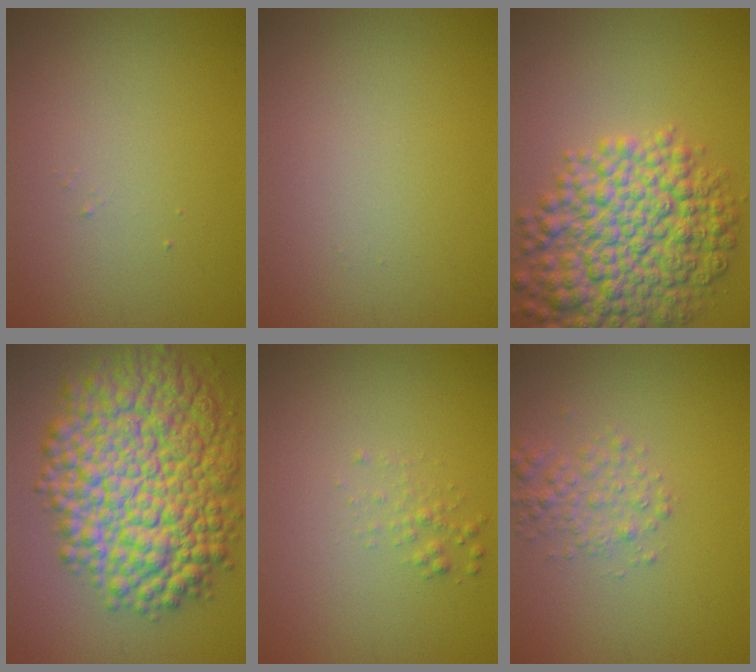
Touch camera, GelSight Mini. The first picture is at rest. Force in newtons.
{"total": 0.0}
{"total": 9.7, "press": 9.7, "slide": 0.2}
{"total": 14.4, "press": 14.4, "slide": 0.3}
{"total": 1.0, "press": 1.0, "slide": 0.0}
{"total": 2.2, "press": 2.2, "slide": 0.1}